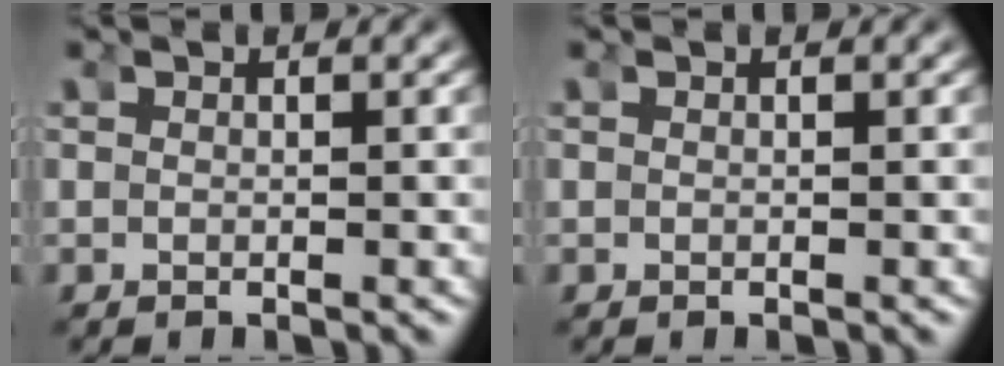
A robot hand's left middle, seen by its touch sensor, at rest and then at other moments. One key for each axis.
{"total": 0.0}